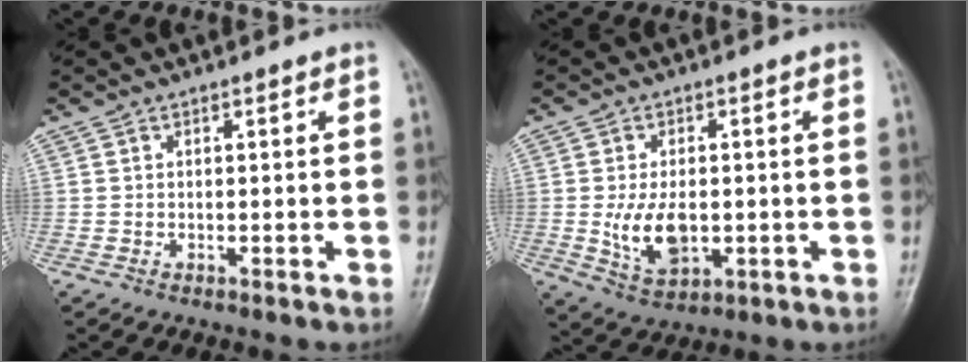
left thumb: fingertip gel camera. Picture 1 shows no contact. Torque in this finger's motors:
{"motor_torque": [0.79, 0.87, 0.57, -0.34, 0.07]}